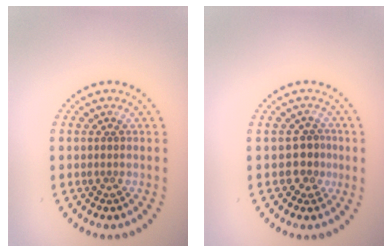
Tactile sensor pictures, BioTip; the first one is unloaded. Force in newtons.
{"total": 1.8, "press": 1.6, "slide": 0.9}